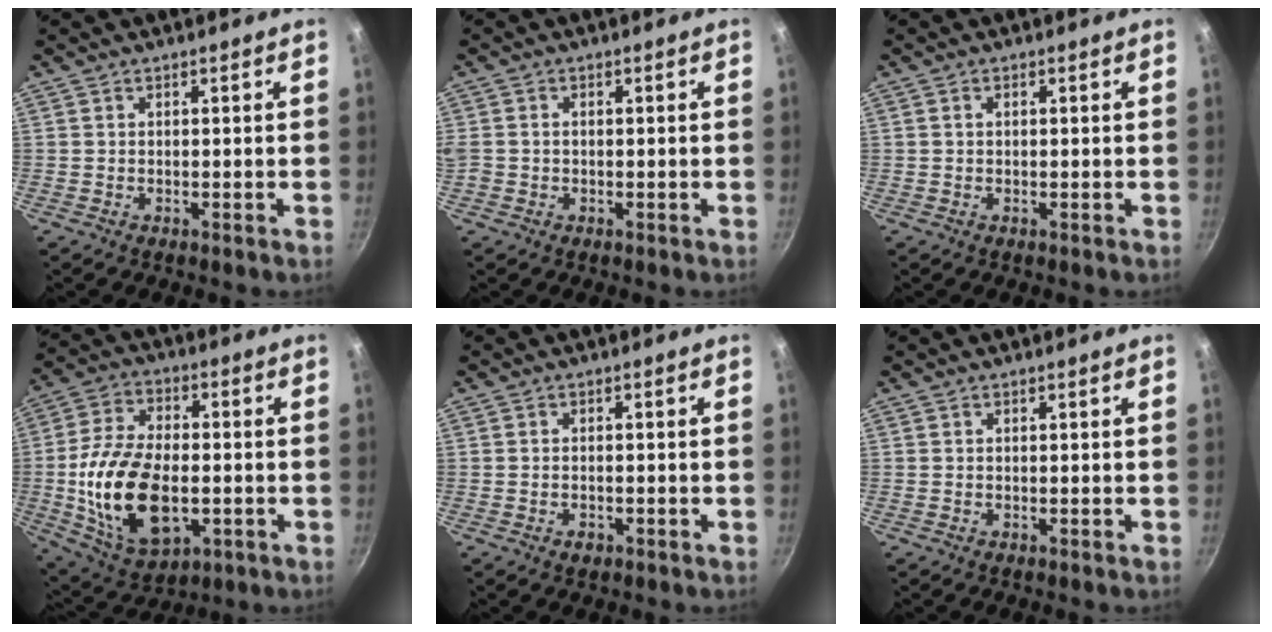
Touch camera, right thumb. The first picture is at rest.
{"total": 2.2, "force": [-0.3, 1.9, 1.2], "torque": [-0.023, 0.002, -0.008]}
{"total": 0.8, "force": [0.2, 0.6, 0.5], "torque": [-0.008, 0.005, 0.002]}
{"total": 19.9, "force": [-3.0, 11.5, 15.9], "torque": [-0.293, 0.014, -0.043]}
{"total": 1.7, "force": [-0.9, 1.0, 1.0], "torque": [-0.018, 0.004, -0.014]}
{"total": 0.0}